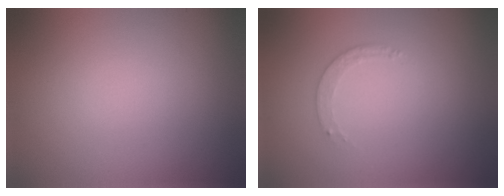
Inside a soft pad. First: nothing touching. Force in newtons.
{"total": 0.8, "press": 0.6, "slide": 0.6}